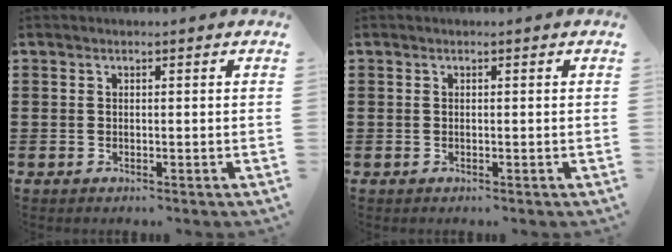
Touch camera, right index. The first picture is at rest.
{"total": 0.0}